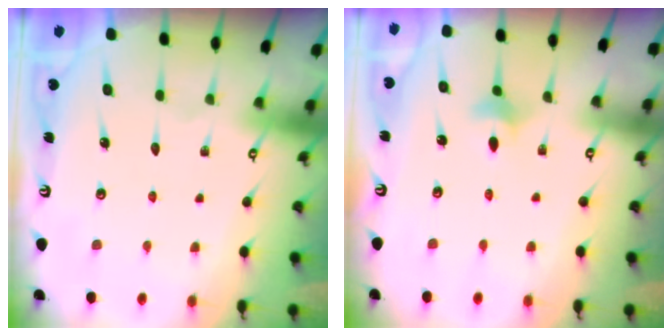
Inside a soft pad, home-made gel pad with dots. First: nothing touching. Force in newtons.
{"total": 3.4, "press": 3.4, "slide": 0.7}